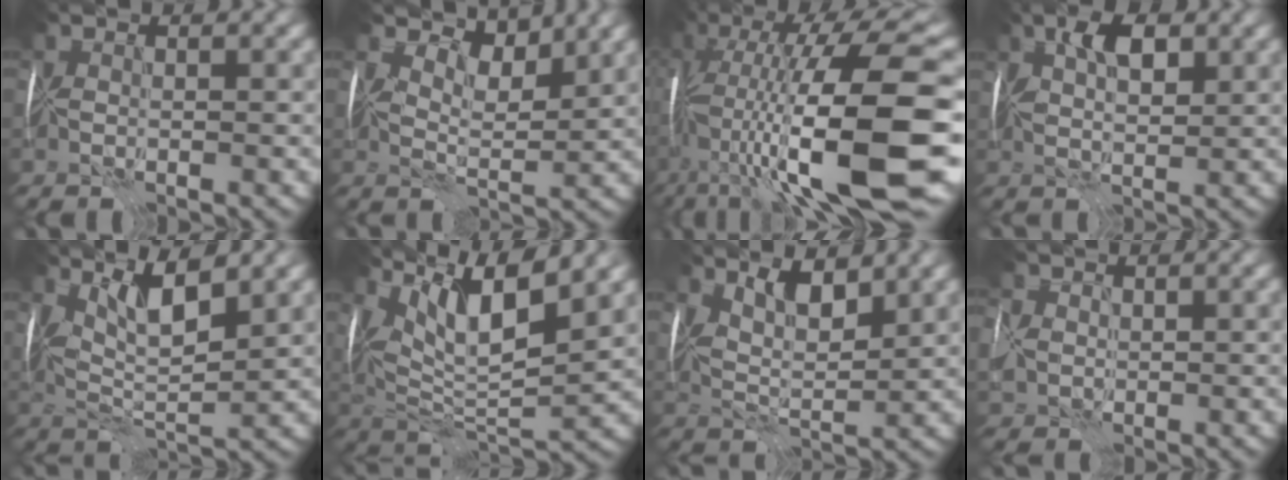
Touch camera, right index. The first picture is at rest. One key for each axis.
{"total": 4.4, "fx": 3.5, "fy": 1.6, "fz": 2.2, "tx": -0.043, "ty": -0.001, "tz": 0.049}
{"total": 17.2, "fx": -3.6, "fy": 4.6, "fz": 16.2, "tx": -0.271, "ty": 0.028, "tz": -0.063}
{"total": 5.3, "fx": 2.2, "fy": 2.5, "fz": 4.1, "tx": -0.075, "ty": 0.005, "tz": 0.035}
{"total": 6.4, "fx": 3.1, "fy": 1.9, "fz": 5.2, "tx": -0.102, "ty": -0.002, "tz": 0.056}
{"total": 10.8, "fx": 6.4, "fy": 2.7, "fz": 8.2, "tx": -0.152, "ty": 0.006, "tz": 0.117}
{"total": 4.8, "fx": 2.9, "fy": 1.7, "fz": 3.5, "tx": -0.069, "ty": -0.002, "tz": 0.048}
{"total": 3.8, "fx": 0.4, "fy": 3.4, "fz": 1.8, "tx": -0.058, "ty": 0.011, "tz": 0.009}